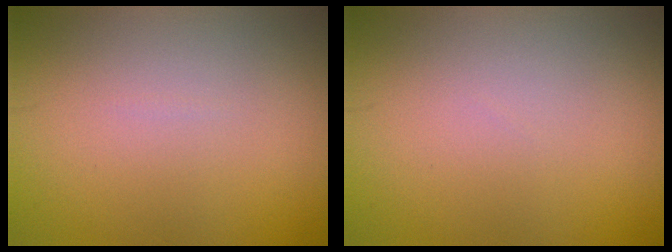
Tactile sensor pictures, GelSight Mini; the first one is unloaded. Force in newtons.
{"total": 0.0}